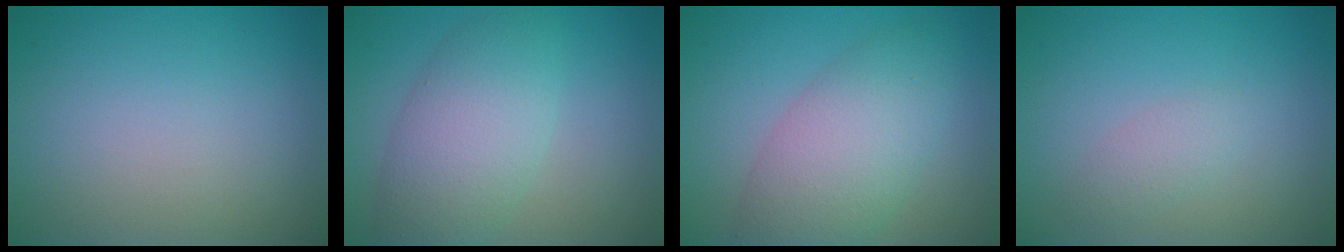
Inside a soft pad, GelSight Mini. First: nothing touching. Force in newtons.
{"total": 6.1, "press": 6.1, "slide": 0.1}
{"total": 6.3, "press": 6.3, "slide": 0.2}
{"total": 1.4, "press": 1.4, "slide": 0.1}